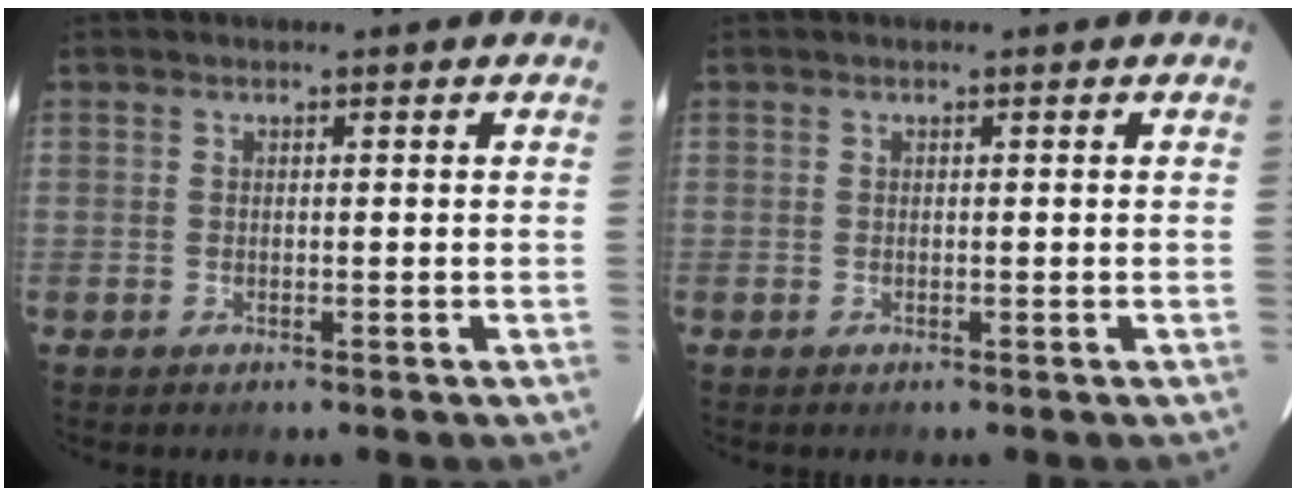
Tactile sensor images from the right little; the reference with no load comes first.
{"total": 0.0}